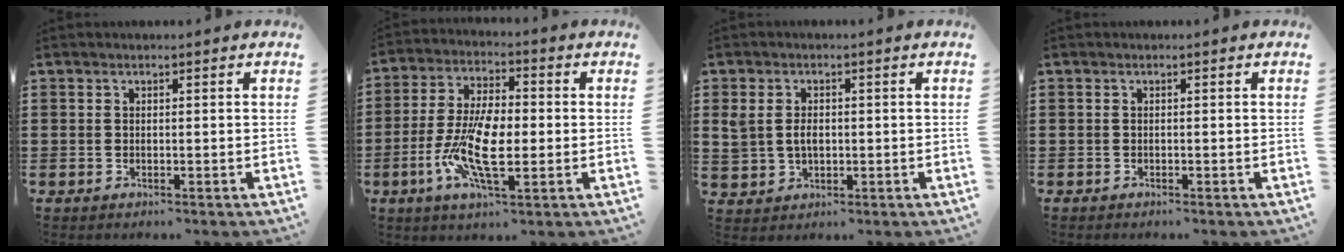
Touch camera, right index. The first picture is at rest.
{"total": 10.8, "force": [-2.3, 4.3, 9.7], "torque": [-0.218, -0.009, -0.049]}
{"total": 3.5, "force": [0.2, 2.5, 2.5], "torque": [-0.068, 0.004, -0.002]}
{"total": 0.0}